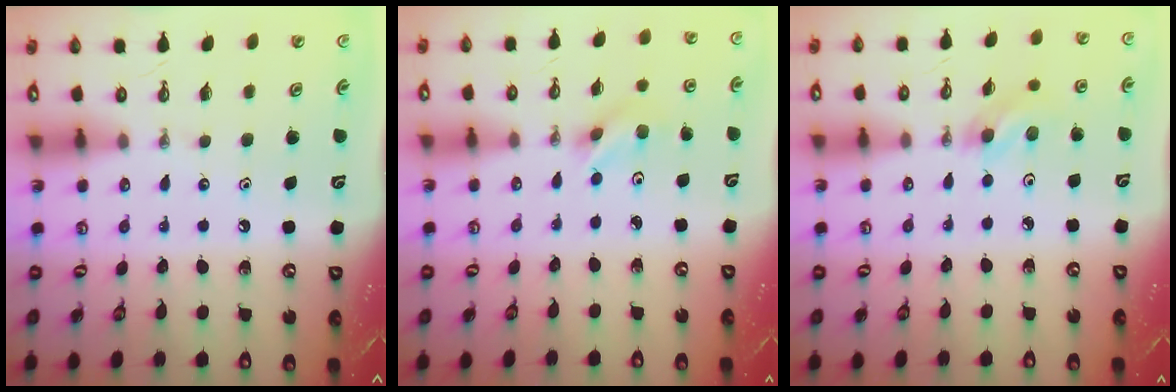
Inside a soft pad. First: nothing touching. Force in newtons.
{"total": 3.6, "press": 2.9, "slide": 2.1}
{"total": 5.0, "press": 4.5, "slide": 2.2}